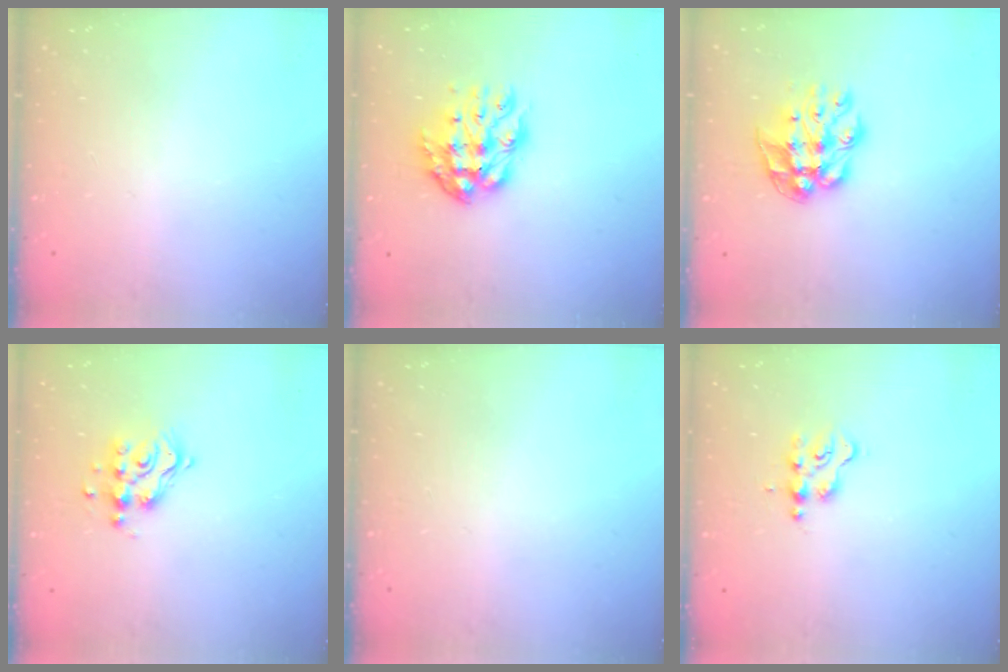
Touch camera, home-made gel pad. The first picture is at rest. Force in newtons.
{"total": 10.2, "press": 10.1, "slide": 0.8}
{"total": 10.6, "press": 10.6, "slide": 0.9}
{"total": 9.8, "press": 9.8, "slide": 0.7}
{"total": 0.0}
{"total": 2.9, "press": 2.9, "slide": 0.4}